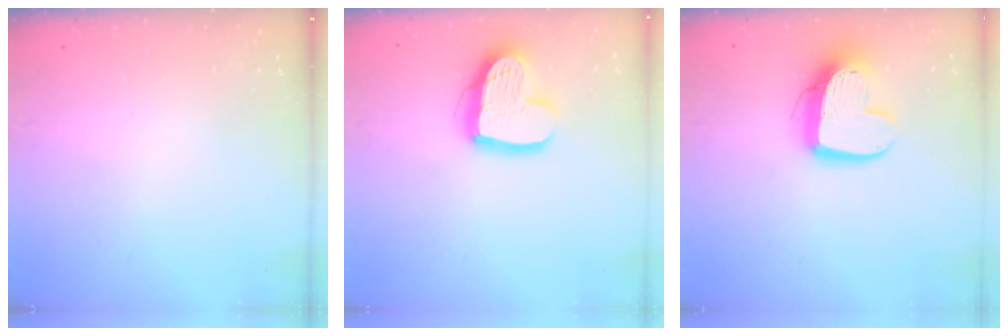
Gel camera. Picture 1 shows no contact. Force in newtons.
{"total": 14.9, "press": 14.8, "slide": 1.4}
{"total": 13.8, "press": 13.8, "slide": 1.2}